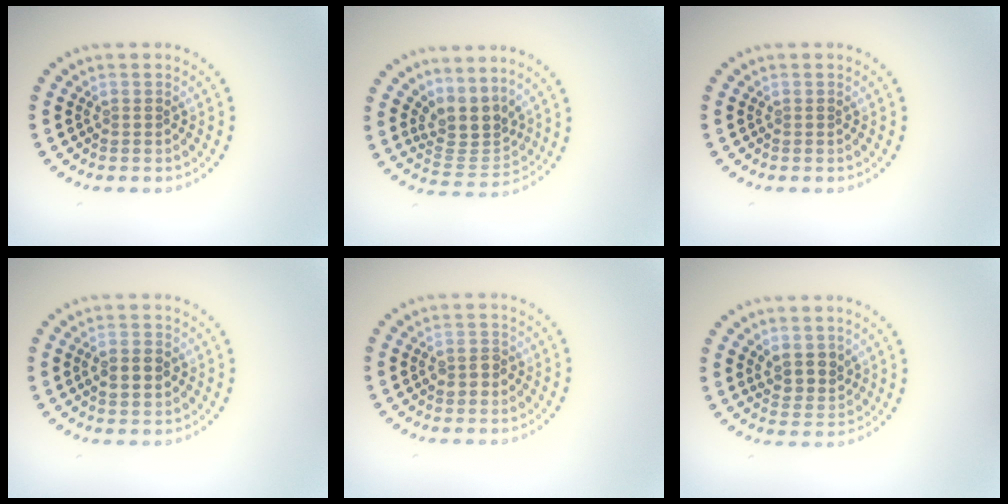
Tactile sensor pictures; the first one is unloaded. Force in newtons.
{"total": 3.4, "press": 2.4, "slide": 2.3}
{"total": 0.0}
{"total": 2.2, "press": 2.2, "slide": 0.1}
{"total": 1.7, "press": 1.7, "slide": 0.3}
{"total": 2.5, "press": 2.2, "slide": 1.1}